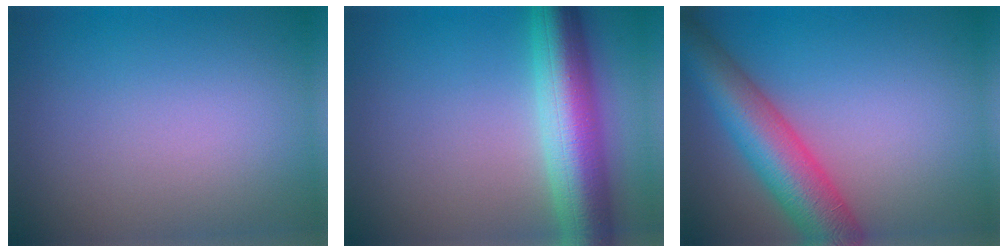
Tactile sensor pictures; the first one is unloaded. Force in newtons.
{"total": 8.6, "press": 8.6, "slide": 0.3}
{"total": 8.5, "press": 8.4, "slide": 0.2}